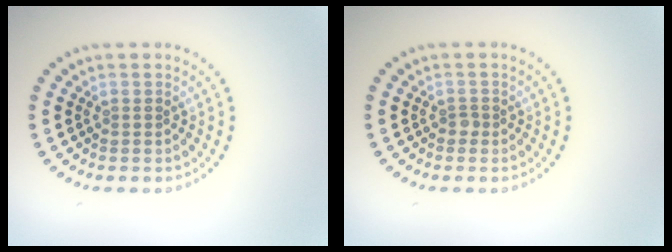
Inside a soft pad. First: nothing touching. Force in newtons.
{"total": 0.6, "press": 0.5, "slide": 0.4}